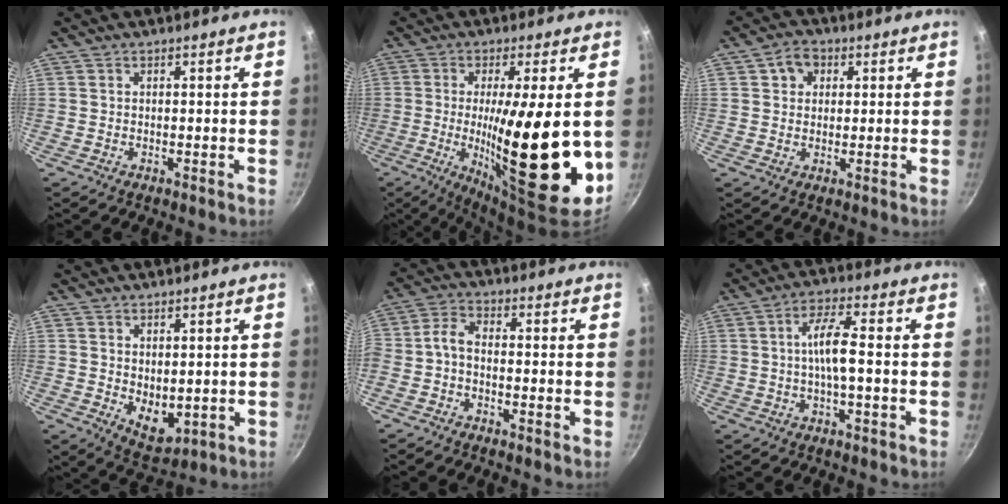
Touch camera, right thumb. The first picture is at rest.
{"total": 21.7, "force": [-1.1, 4.7, 21.1], "torque": [-0.329, -0.021, -0.010]}
{"total": 4.8, "force": [1.6, 4.0, 2.2], "torque": [-0.012, 0.003, 0.020]}
{"total": 6.2, "force": [0.6, 3.9, 4.8], "torque": [-0.056, -0.020, 0.025]}
{"total": 4.0, "force": [-1.7, 1.9, 3.1], "torque": [-0.076, 0.026, -0.045]}
{"total": 6.5, "force": [-0.5, 1.2, 6.4], "torque": [-0.123, 0.021, -0.014]}